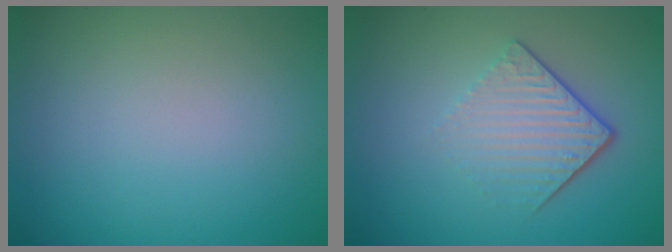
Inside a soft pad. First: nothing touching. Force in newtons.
{"total": 4.2, "press": 2.7, "slide": 3.3}